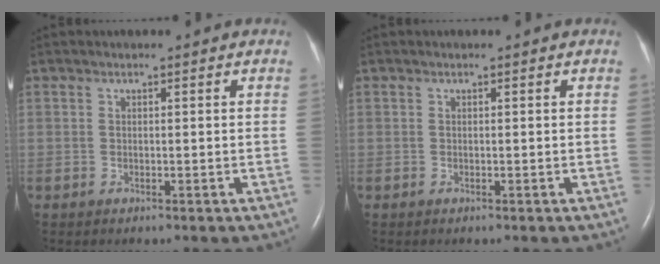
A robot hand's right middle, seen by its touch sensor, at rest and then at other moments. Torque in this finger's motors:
{"motor_torque": [-0.05, 0.09, 0.00, 0.01]}